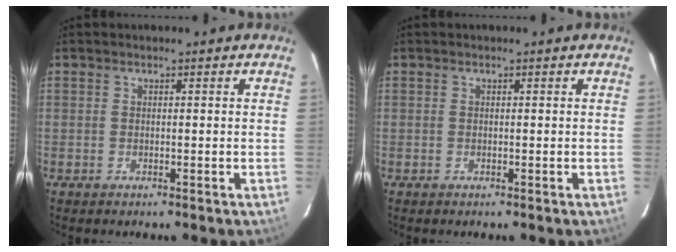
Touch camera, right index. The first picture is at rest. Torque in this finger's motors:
{"motor_torque": [0.02, 0.02, 0.03, 0.00]}